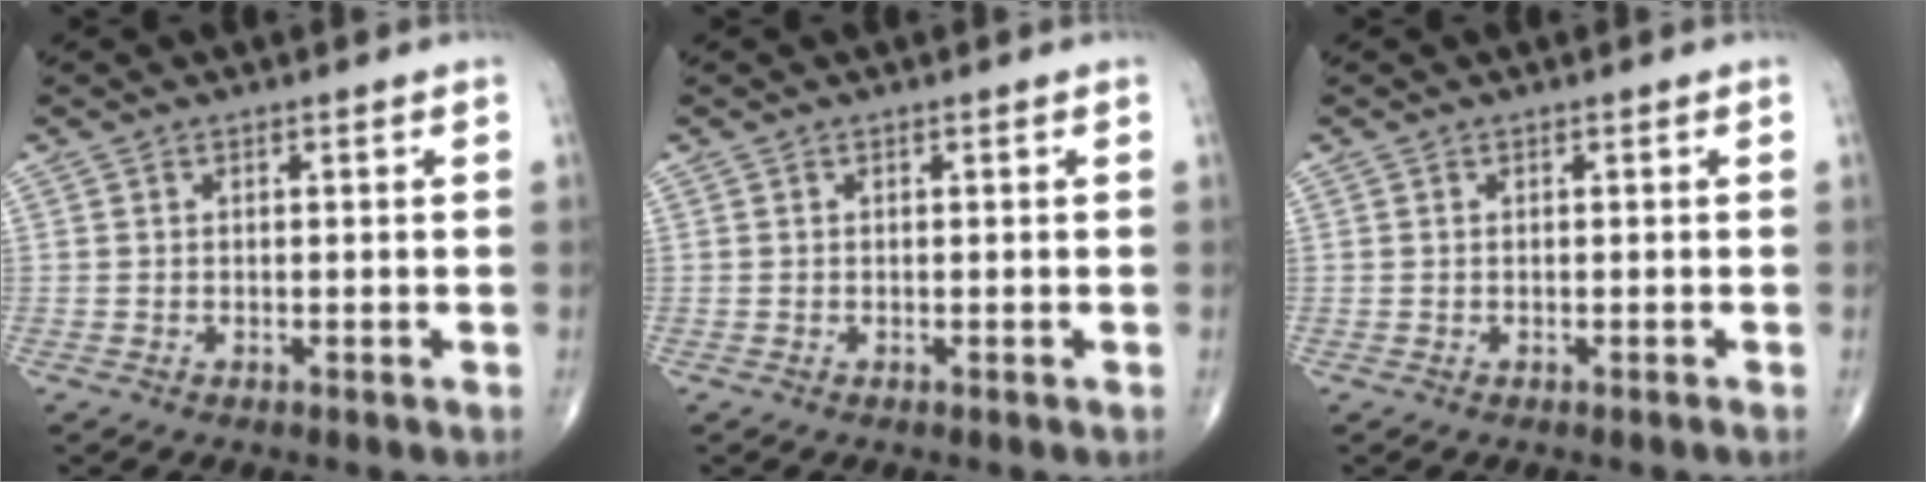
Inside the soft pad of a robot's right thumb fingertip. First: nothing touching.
{"total": 0.0}
{"total": 0.0}